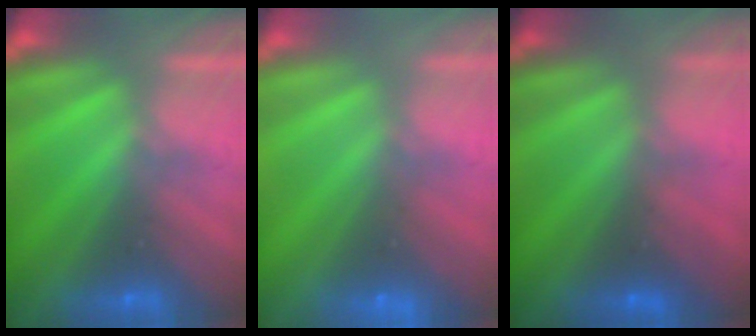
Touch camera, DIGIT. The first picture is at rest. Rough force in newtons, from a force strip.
{"total": 2.4}
{"total": 4.6}